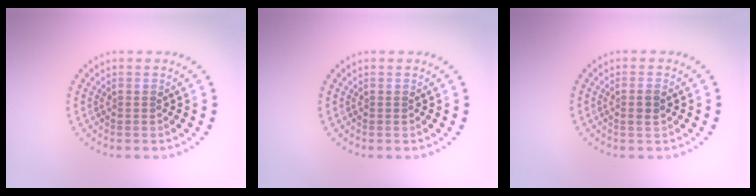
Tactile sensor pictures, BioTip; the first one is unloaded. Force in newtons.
{"total": 0.0}
{"total": 1.2, "press": 1.1, "slide": 0.5}